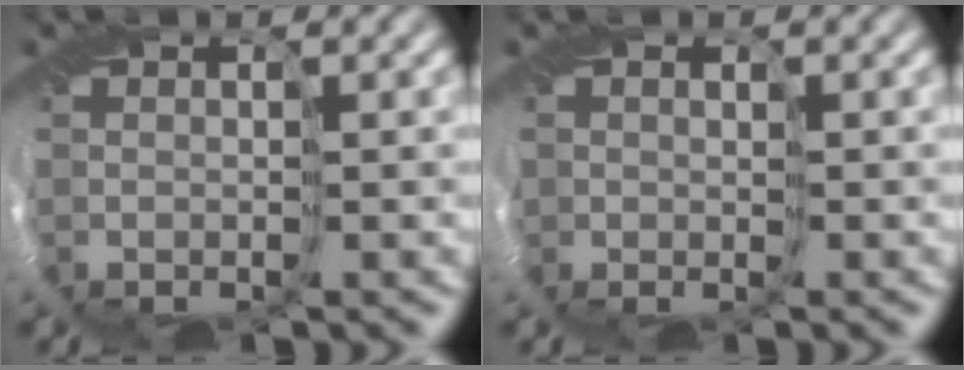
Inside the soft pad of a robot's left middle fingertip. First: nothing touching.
{"total": 1.1, "force": [0.2, 1.1, 0.0], "torque": [0.004, -0.001, 0.004]}